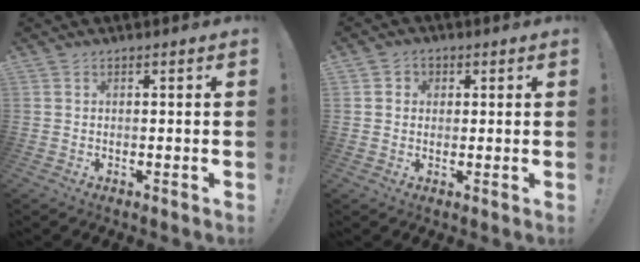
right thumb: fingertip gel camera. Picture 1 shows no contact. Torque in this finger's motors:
{"motor_torque": [-0.30, 0.14, 0.03, 0.03, -0.03]}